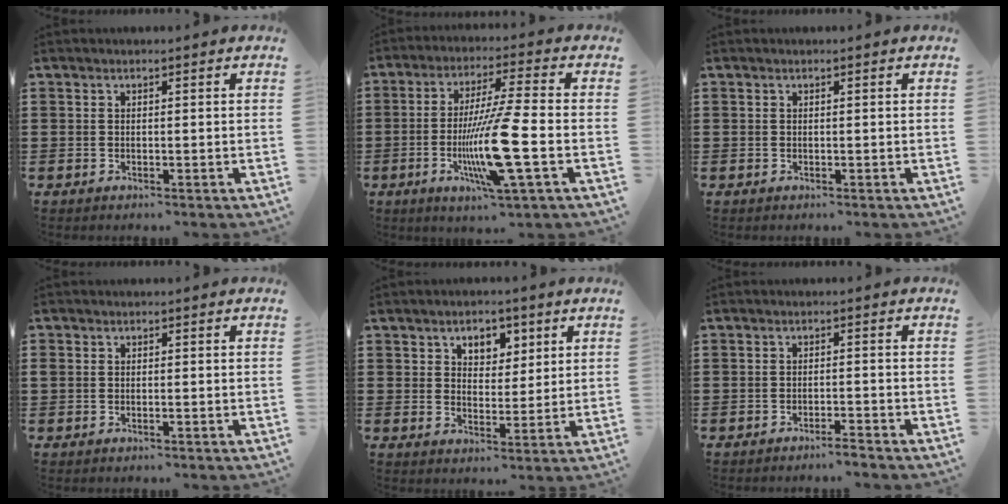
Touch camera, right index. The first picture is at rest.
{"total": 12.7, "force": [-3.4, 0.6, 12.2], "torque": [-0.244, -0.021, -0.070]}
{"total": 0.0}
{"total": 0.6, "force": [-0.2, 0.4, 0.4], "torque": [-0.008, 0.000, -0.004]}
{"total": 4.4, "force": [2.5, 3.2, 1.7], "torque": [-0.041, 0.010, 0.041]}
{"total": 1.6, "force": [-1.5, -0.2, 0.6], "torque": [-0.010, 0.002, -0.028]}